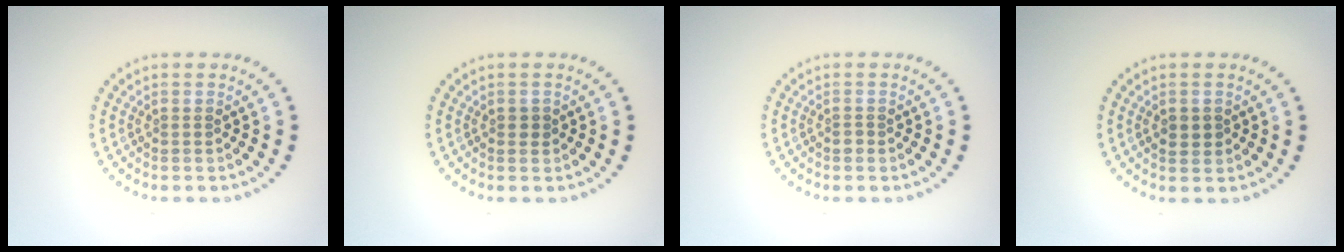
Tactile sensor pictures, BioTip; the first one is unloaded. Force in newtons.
{"total": 0.9, "press": 0.8, "slide": 0.1}
{"total": 0.6, "press": 0.4, "slide": 0.5}
{"total": 1.6, "press": 1.6, "slide": 0.1}